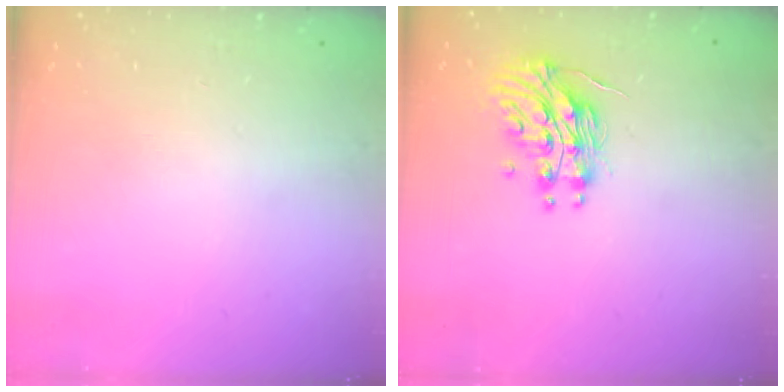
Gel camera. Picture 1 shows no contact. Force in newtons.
{"total": 14.0, "press": 13.9, "slide": 0.8}